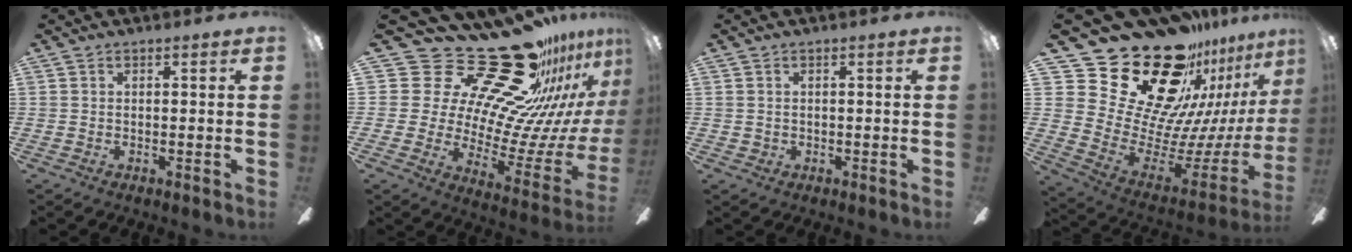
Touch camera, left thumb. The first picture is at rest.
{"total": 34.6, "force": [24.5, 15.5, 18.8], "torque": [-0.237, -0.211, 0.462]}
{"total": 1.0, "force": [0.1, 0.9, 0.3], "torque": [-0.007, 0.006, 0.001]}
{"total": 33.0, "force": [20.9, 17.8, 18.5], "torque": [-0.310, -0.183, 0.426]}